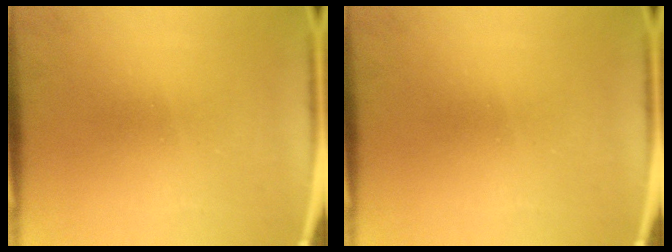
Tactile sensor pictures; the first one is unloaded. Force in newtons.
{"total": 0.0}